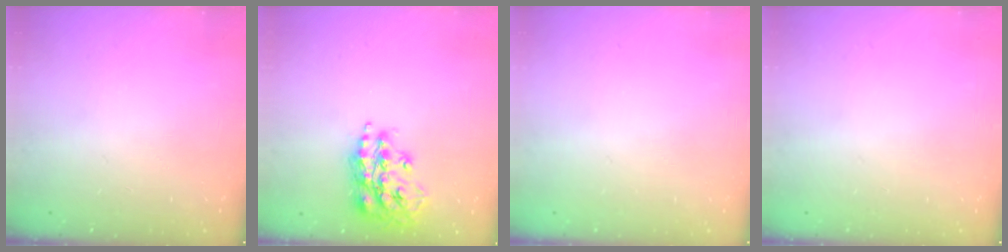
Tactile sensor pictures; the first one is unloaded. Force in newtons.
{"total": 16.1, "press": 16.0, "slide": 1.6}
{"total": 0.0}
{"total": 0.0}